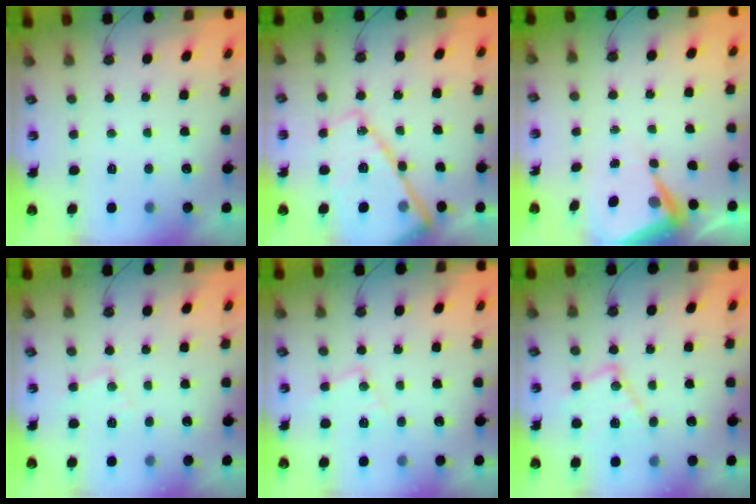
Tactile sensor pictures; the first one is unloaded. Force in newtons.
{"total": 20.9, "press": 20.8, "slide": 2.0}
{"total": 6.5, "press": 6.5, "slide": 0.3}
{"total": 7.2, "press": 7.2, "slide": 0.5}
{"total": 10.1, "press": 10.1, "slide": 0.7}
{"total": 14.7, "press": 14.6, "slide": 1.3}